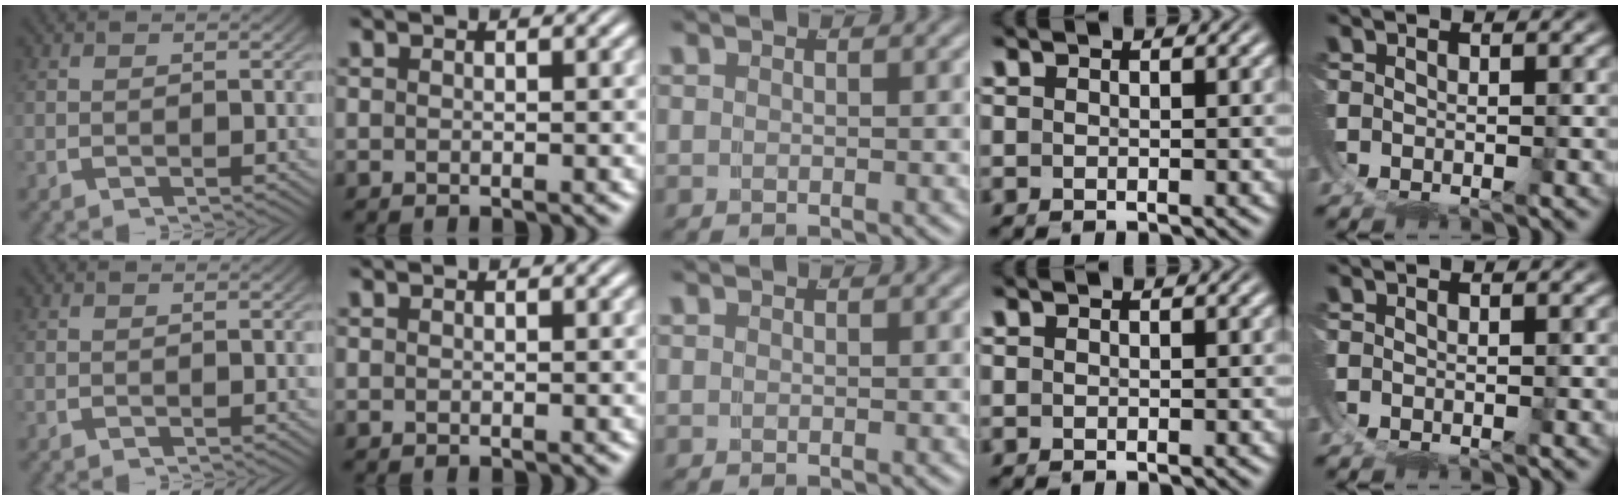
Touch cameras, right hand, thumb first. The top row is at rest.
{}